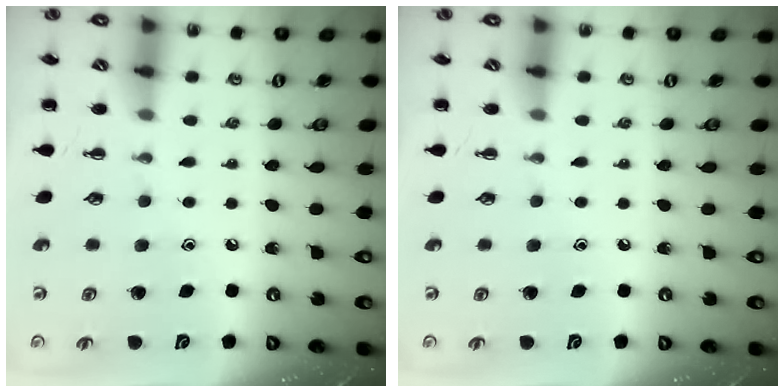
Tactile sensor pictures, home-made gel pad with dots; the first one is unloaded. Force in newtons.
{"total": 0.0}